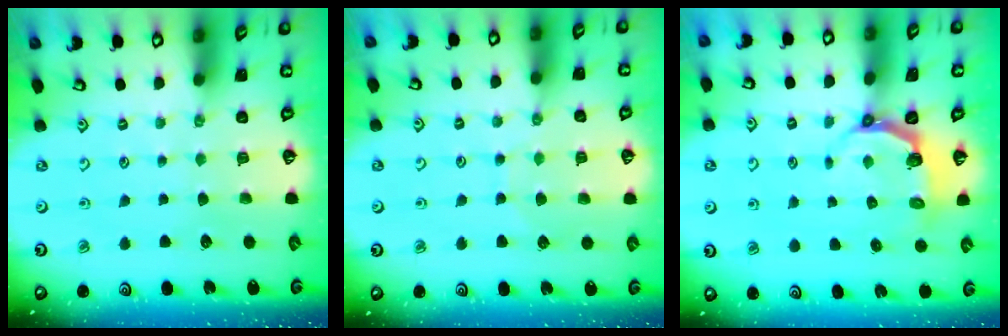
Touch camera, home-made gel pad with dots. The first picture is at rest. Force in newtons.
{"total": 6.0, "press": 6.0, "slide": 0.6}
{"total": 4.1, "press": 3.0, "slide": 2.9}